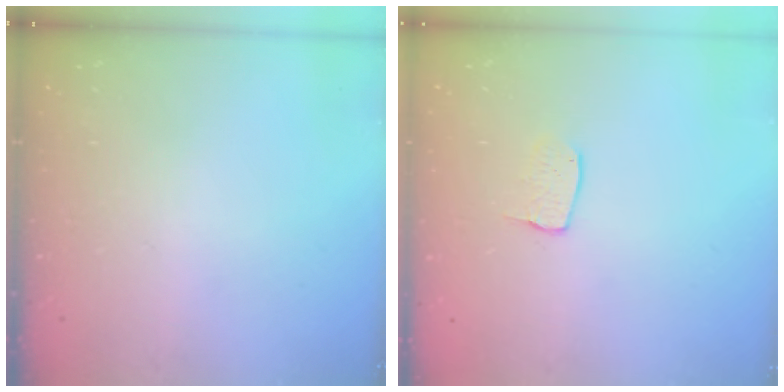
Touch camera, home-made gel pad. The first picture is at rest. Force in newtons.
{"total": 5.9, "press": 5.9, "slide": 0.3}